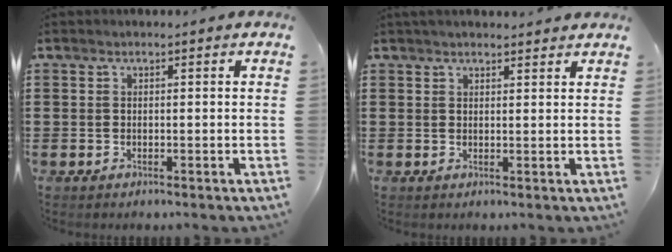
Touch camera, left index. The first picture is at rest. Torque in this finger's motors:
{"motor_torque": [1.07, -1.07, 0.18, 0.04]}